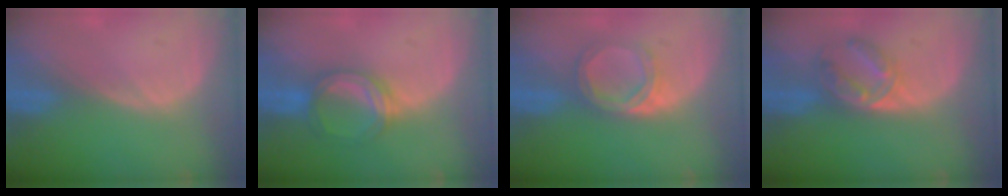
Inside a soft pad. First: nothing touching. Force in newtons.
{"total": 5.1, "press": 5.1, "slide": 0.3}
{"total": 4.5, "press": 4.5, "slide": 0.5}
{"total": 6.3, "press": 5.7, "slide": 2.7}